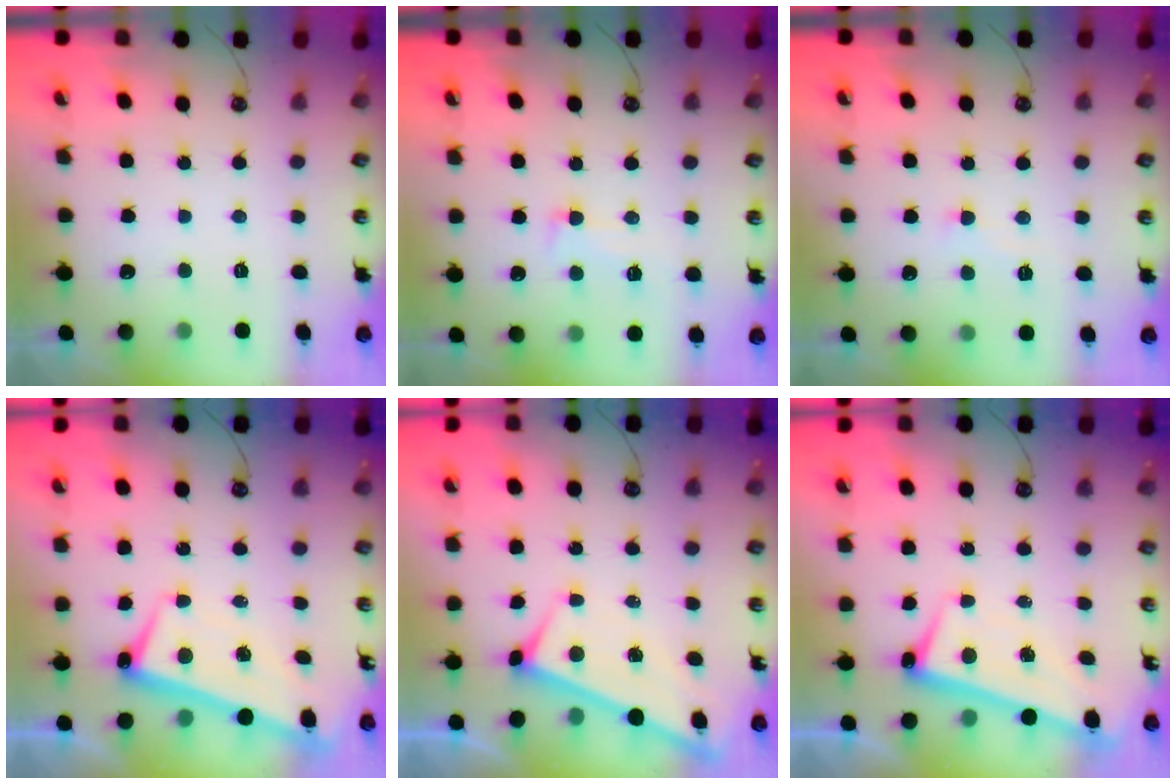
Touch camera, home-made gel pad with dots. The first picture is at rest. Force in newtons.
{"total": 3.8, "press": 3.6, "slide": 1.2}
{"total": 1.7, "press": 1.7, "slide": 0.2}
{"total": 2.7, "press": 2.7, "slide": 0.4}
{"total": 1.4, "press": 1.3, "slide": 0.5}
{"total": 2.6, "press": 2.5, "slide": 0.7}